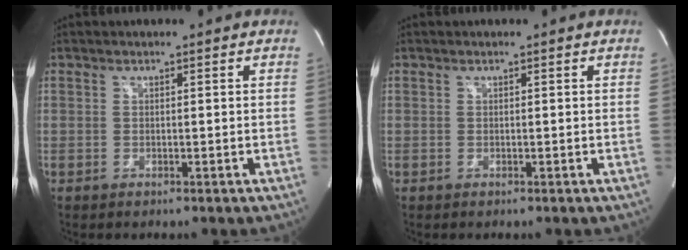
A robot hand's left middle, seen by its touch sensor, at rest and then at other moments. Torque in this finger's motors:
{"motor_torque": [-0.24, 0.20, 0.03, 0.01]}